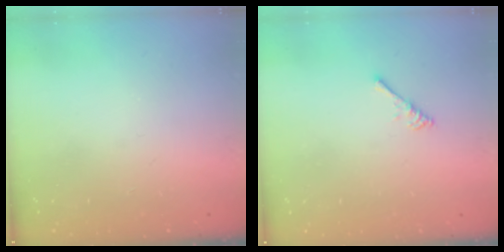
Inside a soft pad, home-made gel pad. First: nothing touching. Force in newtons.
{"total": 2.7, "press": 2.6, "slide": 0.5}